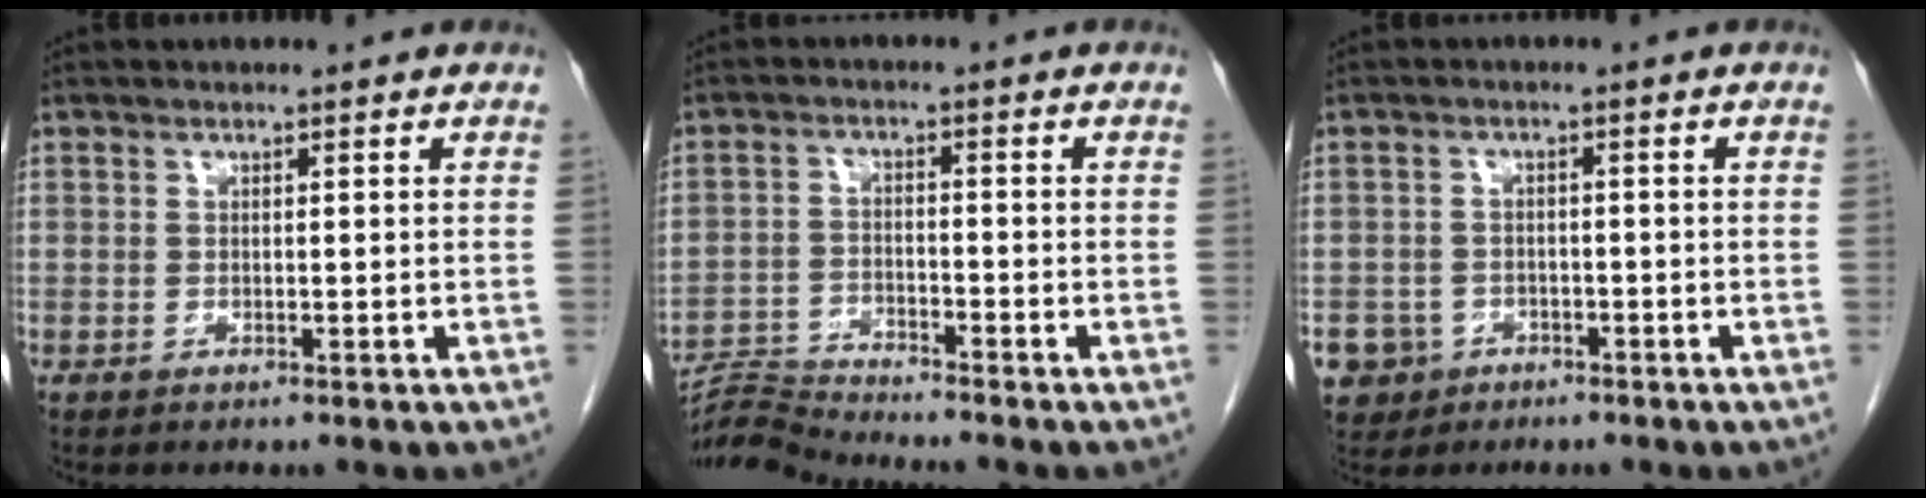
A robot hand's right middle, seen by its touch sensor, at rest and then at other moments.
{"total": 5.5, "force": [-5.1, -1.8, -0.7], "torque": [0.003, -0.013, -0.097]}
{"total": 5.4, "force": [-2.6, 4.7, 0.5], "torque": [-0.014, 0.008, -0.039]}